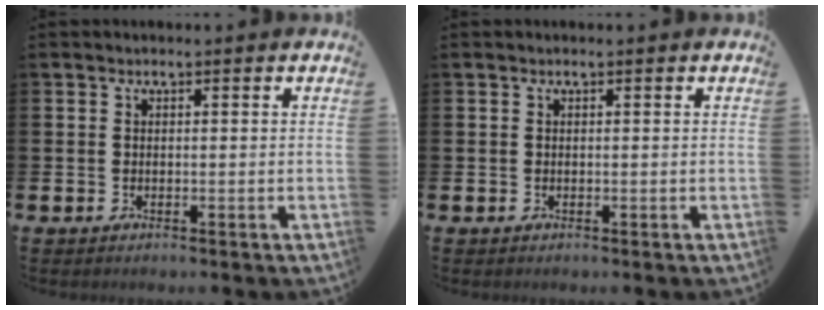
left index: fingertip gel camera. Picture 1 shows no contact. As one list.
[{"total": 0.0}]